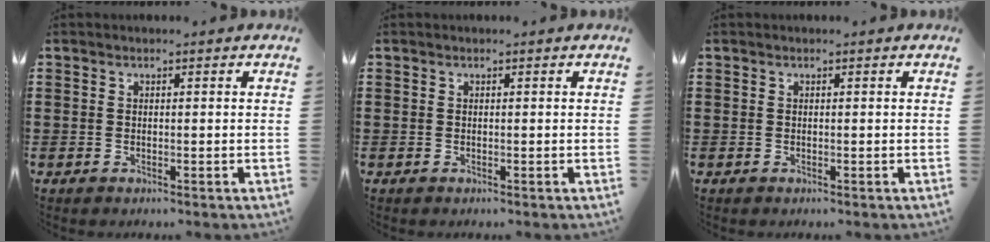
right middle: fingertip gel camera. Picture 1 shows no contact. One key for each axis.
{"total": 0.0}
{"total": 0.0}